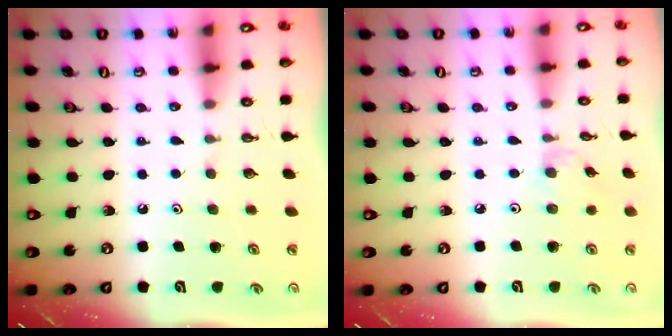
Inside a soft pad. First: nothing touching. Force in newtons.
{"total": 2.1, "press": 2.1, "slide": 0.4}